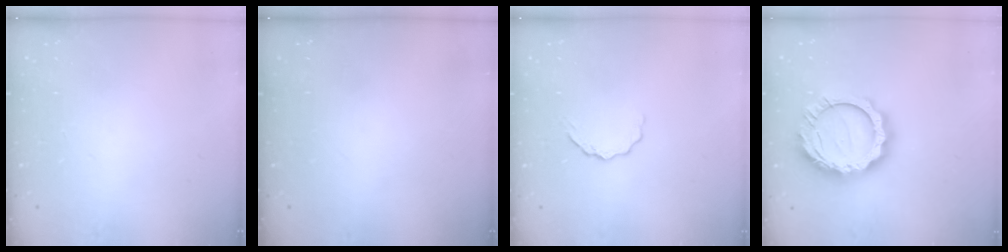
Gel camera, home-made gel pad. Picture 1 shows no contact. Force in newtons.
{"total": 0.0}
{"total": 5.2, "press": 5.2, "slide": 0.6}
{"total": 18.4, "press": 18.4, "slide": 1.5}